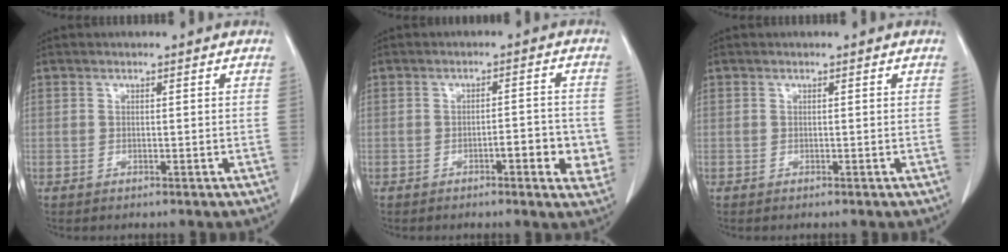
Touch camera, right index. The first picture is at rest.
{"total": 5.9, "force": [-1.9, 1.5, 5.4], "torque": [-0.063, 0.003, -0.022]}
{"total": 0.0}